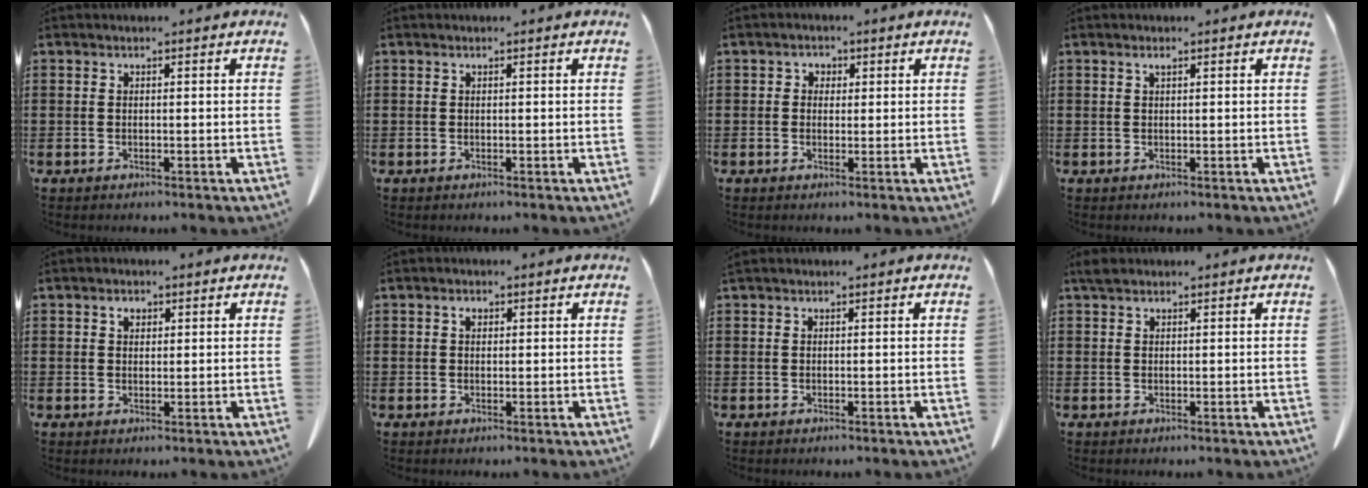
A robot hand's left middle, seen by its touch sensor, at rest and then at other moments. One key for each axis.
{"total": 0.0}
{"total": 1.4, "fx": 0.2, "fy": 1.3, "fz": 0.4, "tx": -0.014, "ty": 0.008, "tz": 0.001}
{"total": 0.7, "fx": 0.4, "fy": 0.1, "fz": 0.6, "tx": -0.013, "ty": 0.000, "tz": 0.008}
{"total": 1.5, "fx": 0.9, "fy": 1.0, "fz": 0.8, "tx": -0.011, "ty": 0.001, "tz": 0.015}
{"total": 1.1, "fx": 0.5, "fy": 0.7, "fz": 0.7, "tx": -0.008, "ty": 0.002, "tz": 0.007}
{"total": 0.0}
{"total": 1.2, "fx": 1.0, "fy": 0.5, "fz": 0.5, "tx": -0.015, "ty": 0.002, "tz": 0.019}